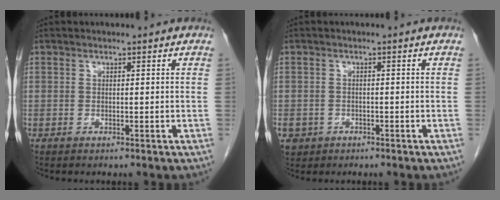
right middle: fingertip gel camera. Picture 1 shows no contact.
{"total": 4.1, "force": [-2.2, 3.4, 0.8], "torque": [-0.018, 0.003, -0.032]}